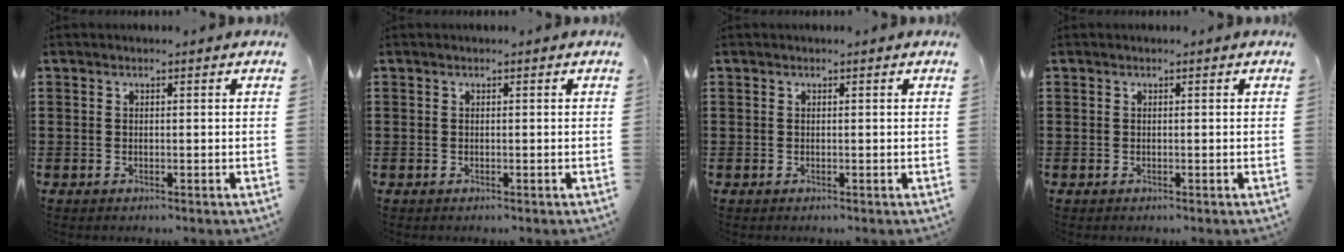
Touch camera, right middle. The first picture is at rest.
{"total": 0.0}
{"total": 0.0}
{"total": 0.0}